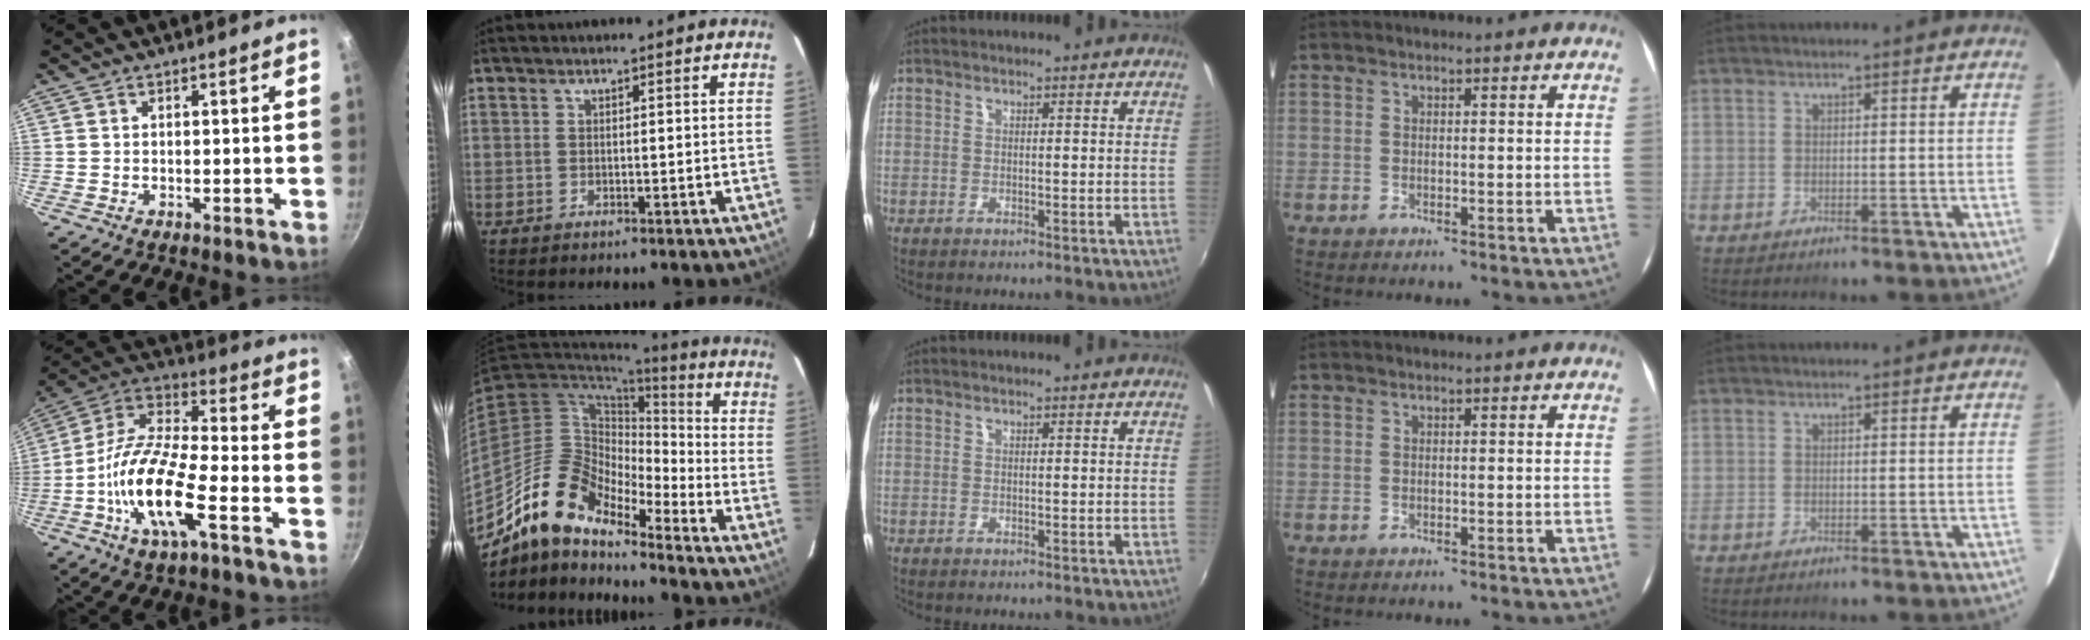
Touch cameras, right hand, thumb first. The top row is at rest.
{"thumb": {"total": 16.5, "force": [-6.1, 5.0, 14.5], "torque": [-0.283, 0.037, -0.135]}, "index": {"total": 15.0, "force": [-12.3, 4.8, 7.1], "torque": [-0.123, 0.002, -0.244]}}